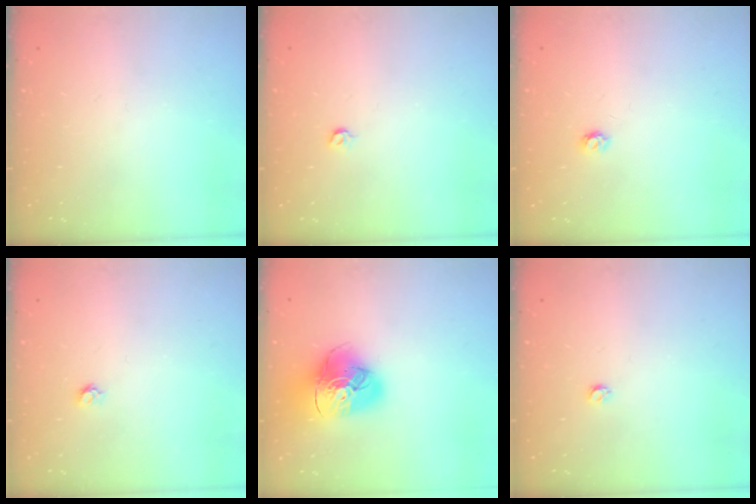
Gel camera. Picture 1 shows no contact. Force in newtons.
{"total": 3.6, "press": 3.6, "slide": 0.7}
{"total": 3.6, "press": 3.6, "slide": 0.3}
{"total": 3.6, "press": 3.6, "slide": 0.3}
{"total": 15.5, "press": 15.4, "slide": 1.8}
{"total": 2.9, "press": 2.8, "slide": 0.5}